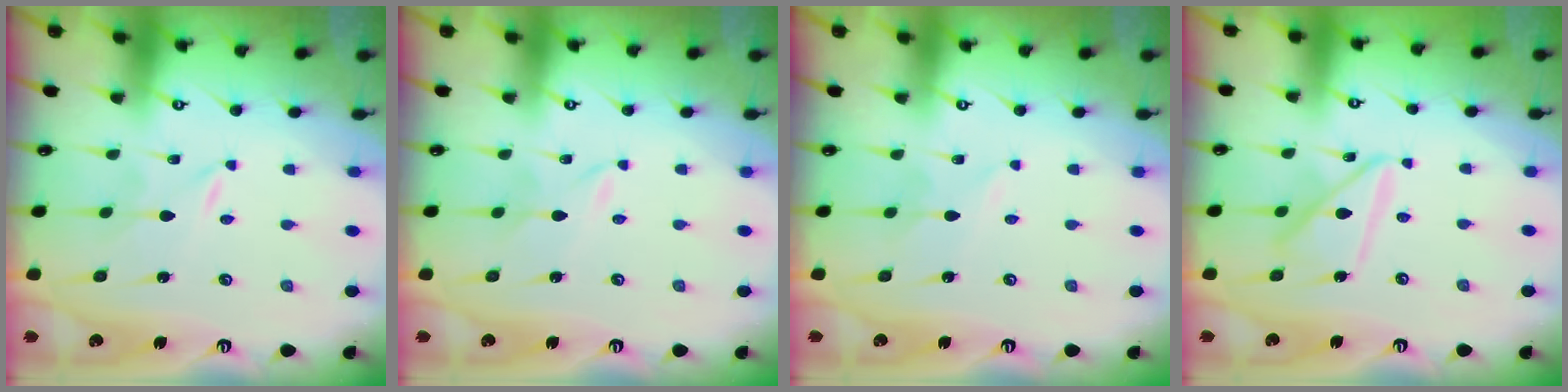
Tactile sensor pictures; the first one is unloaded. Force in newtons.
{"total": 1.6, "press": 1.6, "slide": 0.2}
{"total": 2.3, "press": 2.3, "slide": 0.2}
{"total": 13.2, "press": 13.1, "slide": 1.2}